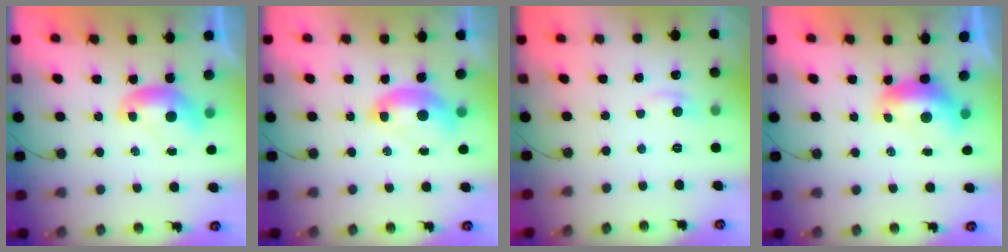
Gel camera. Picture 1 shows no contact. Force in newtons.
{"total": 2.6, "press": 2.6, "slide": 0.6}
{"total": 1.7, "press": 1.4, "slide": 0.9}
{"total": 1.6, "press": 1.4, "slide": 0.7}